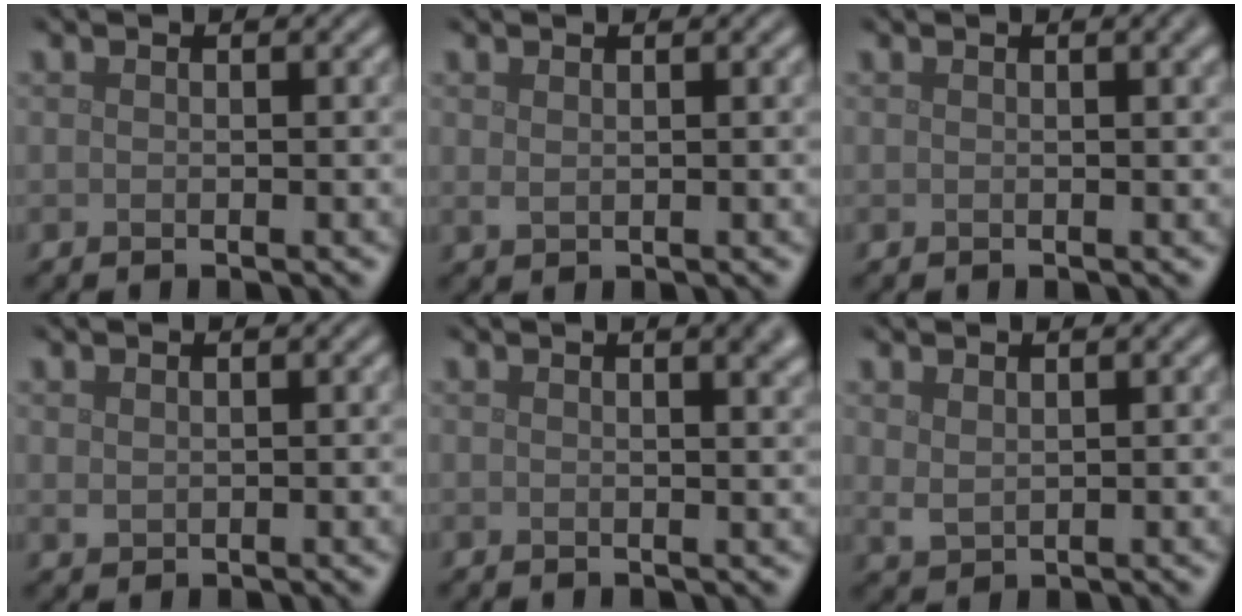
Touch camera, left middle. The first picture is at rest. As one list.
[{"total": 0.9, "force": [0.6, 0.3, 0.5], "torque": [-0.013, -0.001, 0.015]}, {"total": 2.0, "force": [0.8, 0.6, 1.7], "torque": [-0.013, 0.007, 0.010]}, {"total": 0.7, "force": [0.4, 0.5, 0.3], "torque": [-0.010, -0.003, 0.013]}, {"total": 3.8, "force": [1.9, 1.6, 2.8], "torque": [-0.010, 0.014, 0.016]}, {"total": 1.3, "force": [0.9, 0.6, 0.7], "torque": [-0.018, -0.003, 0.023]}]